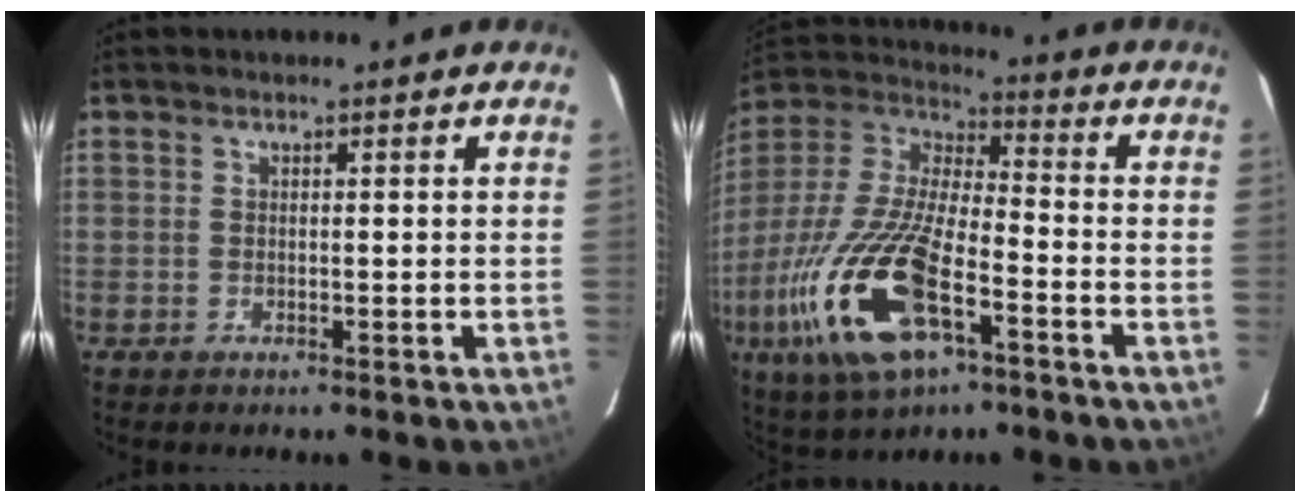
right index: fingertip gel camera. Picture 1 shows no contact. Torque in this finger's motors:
{"motor_torque": [1.75, -0.40, 1.06, 0.21]}